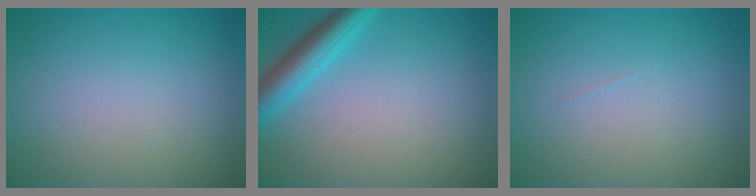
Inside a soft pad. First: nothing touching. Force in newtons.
{"total": 4.0, "press": 4.0, "slide": 0.1}
{"total": 0.0}